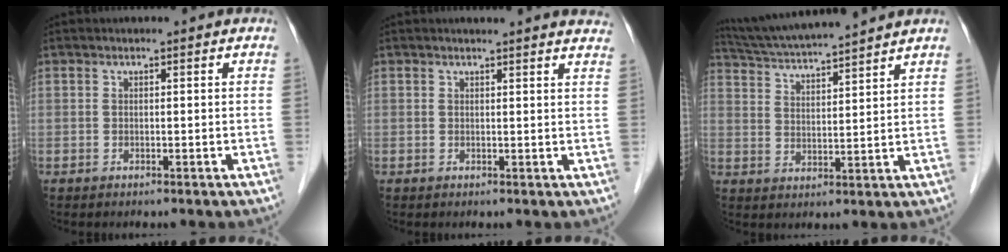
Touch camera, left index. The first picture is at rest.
{"total": 9.3, "force": [9.0, 0.8, 2.1], "torque": [-0.009, -0.006, 0.075]}
{"total": 17.1, "force": [15.5, 0.6, 7.2], "torque": [-0.130, 0.030, 0.236]}